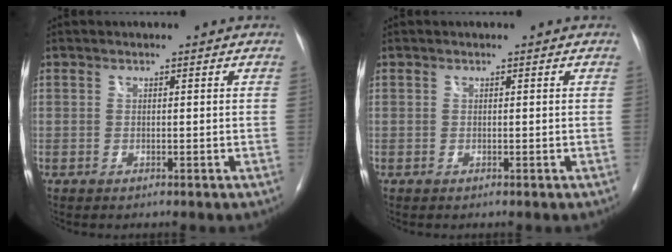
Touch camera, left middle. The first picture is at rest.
{"total": 0.0}